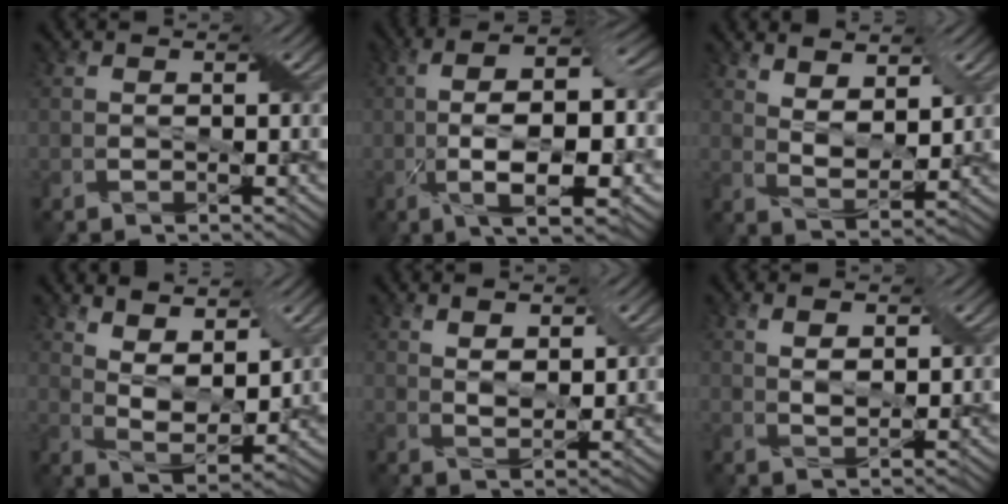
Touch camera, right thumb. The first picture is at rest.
{"total": 11.6, "force": [-2.1, 3.7, 10.8], "torque": [-0.196, 0.009, -0.035]}
{"total": 6.0, "force": [3.9, 2.5, 3.8], "torque": [-0.071, -0.012, 0.080]}
{"total": 8.3, "force": [5.2, 3.5, 5.5], "torque": [-0.106, -0.011, 0.101]}
{"total": 3.6, "force": [1.9, 1.7, 2.6], "torque": [-0.050, -0.008, 0.039]}
{"total": 2.8, "force": [1.2, 1.2, 2.2], "torque": [-0.043, -0.003, 0.026]}